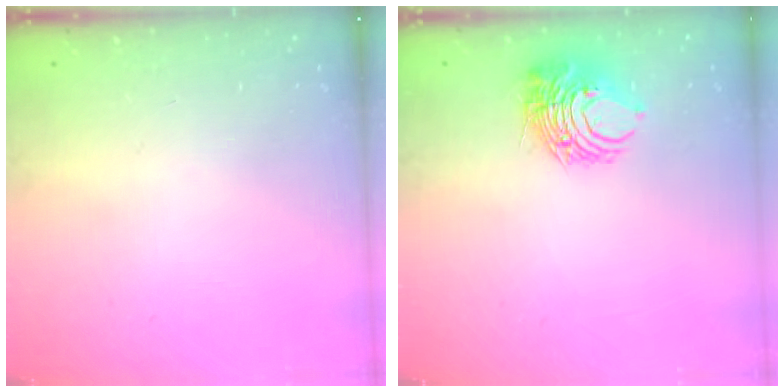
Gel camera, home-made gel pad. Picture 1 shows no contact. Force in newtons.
{"total": 9.4, "press": 9.4, "slide": 0.9}